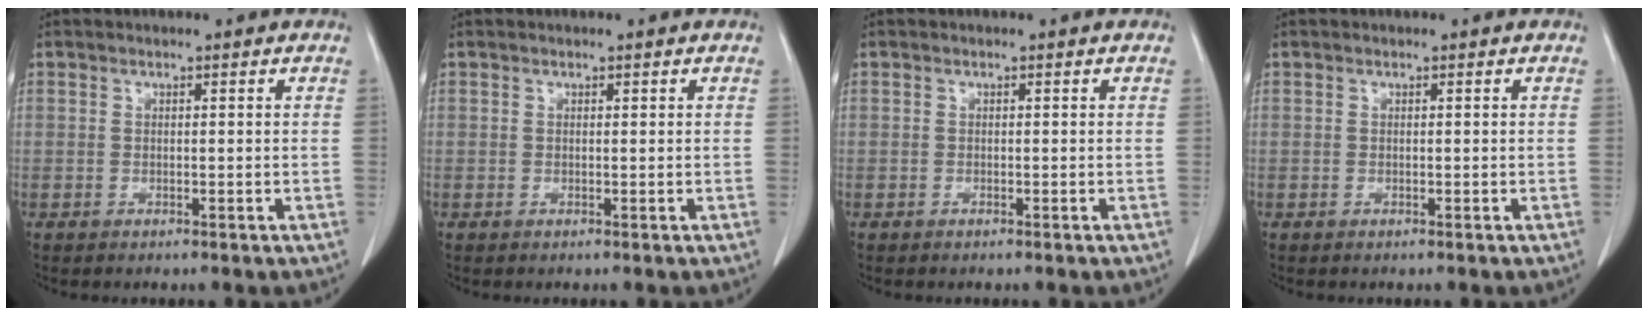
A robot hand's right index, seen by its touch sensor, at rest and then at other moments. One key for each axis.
{"total": 0.0}
{"total": 0.0}
{"total": 0.0}